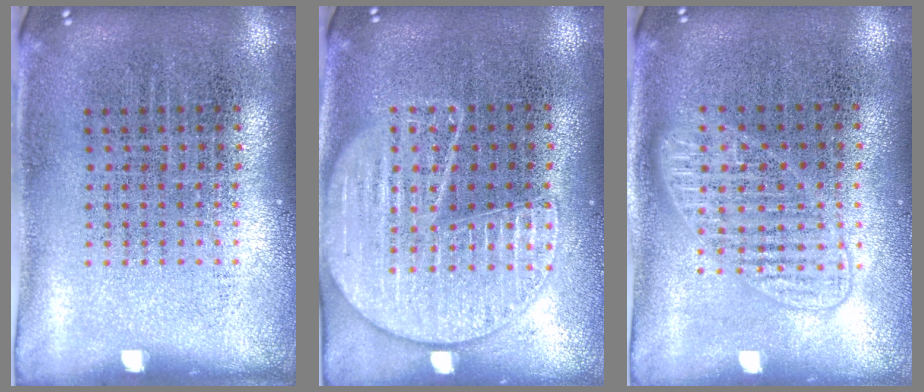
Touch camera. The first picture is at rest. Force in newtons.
{"total": 1.6, "press": 1.6, "slide": 0.1}
{"total": 1.4, "press": 1.3, "slide": 0.4}